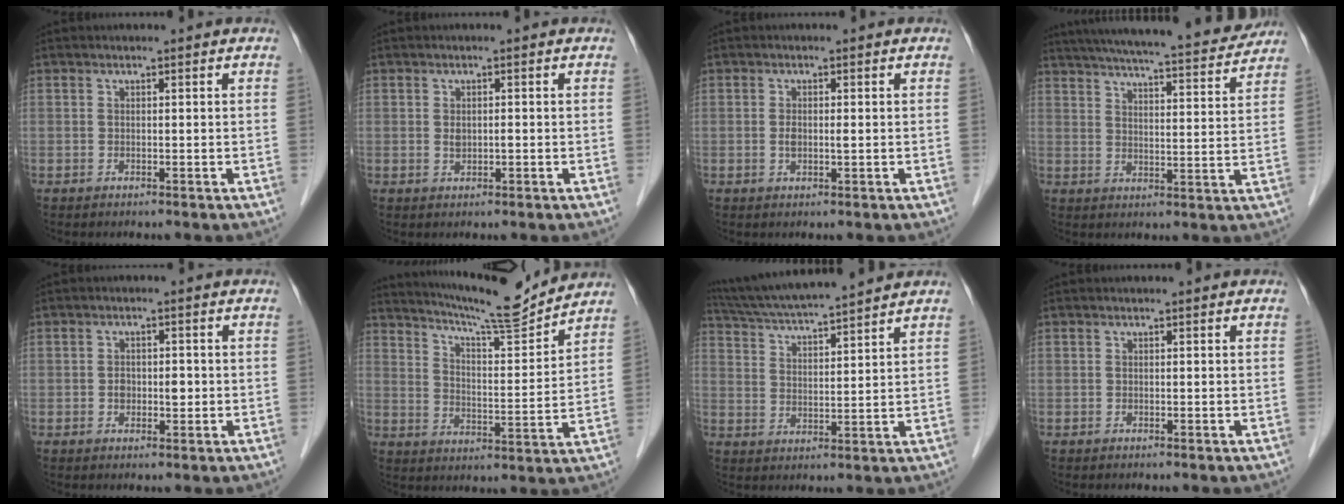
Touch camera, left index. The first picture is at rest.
{"total": 1.3, "force": [0.0, 0.7, 1.1], "torque": [-0.021, 0.000, 0.001]}
{"total": 1.6, "force": [-0.1, 0.5, 1.5], "torque": [-0.034, -0.002, -0.001]}
{"total": 22.2, "force": [20.0, 2.0, 9.4], "torque": [-0.154, -0.004, 0.268]}
{"total": 2.5, "force": [-0.4, 1.6, 1.9], "torque": [-0.030, 0.003, -0.003]}
{"total": 13.3, "force": [12.6, -0.4, 4.2], "torque": [-0.080, -0.010, 0.193]}
{"total": 14.0, "force": [12.6, -0.4, 6.0], "torque": [-0.115, 0.020, 0.206]}
{"total": 0.0}